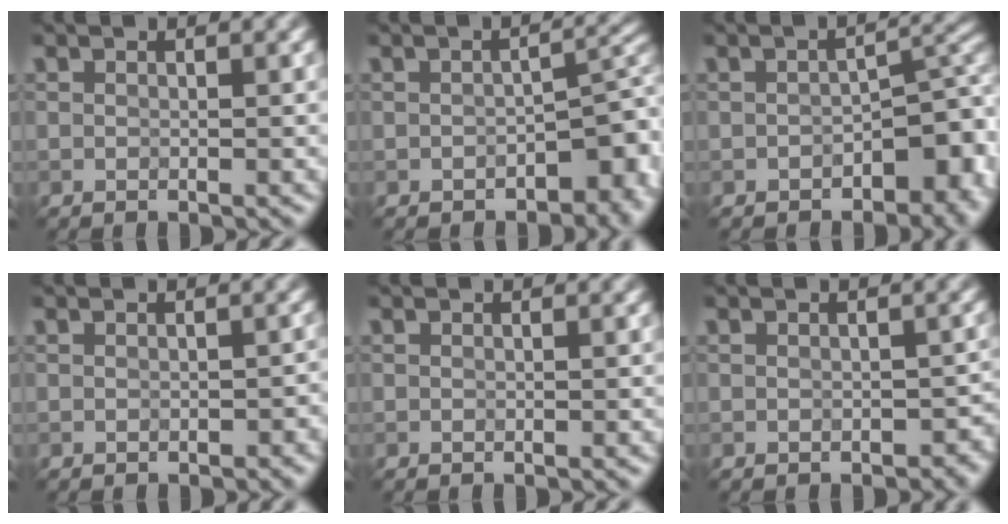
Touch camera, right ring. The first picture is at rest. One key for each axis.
{"total": 5.1, "fx": -2.2, "fy": 2.7, "fz": 3.8, "tx": -0.032, "ty": 0.003, "tz": -0.032}
{"total": 6.5, "fx": -2.5, "fy": 3.5, "fz": 4.9, "tx": -0.042, "ty": 0.007, "tz": -0.039}
{"total": 1.2, "fx": -0.4, "fy": 0.8, "fz": 0.8, "tx": -0.013, "ty": -0.001, "tz": -0.004}
{"total": 0.0}
{"total": 2.1, "fx": -0.8, "fy": 1.5, "fz": 1.3, "tx": -0.008, "ty": -0.004, "tz": -0.009}